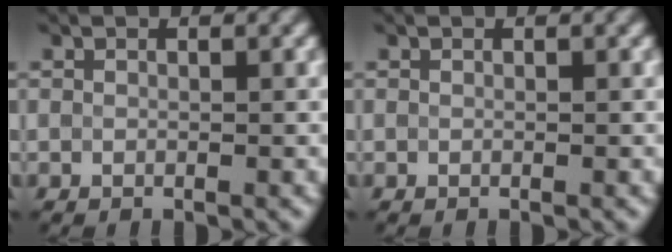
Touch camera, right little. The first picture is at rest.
{"total": 0.0}